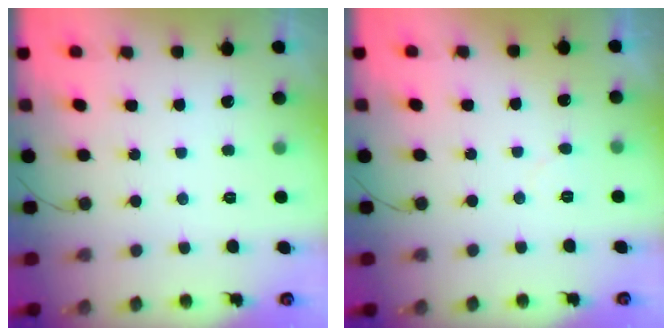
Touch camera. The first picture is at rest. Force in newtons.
{"total": 3.2, "press": 3.2, "slide": 0.3}